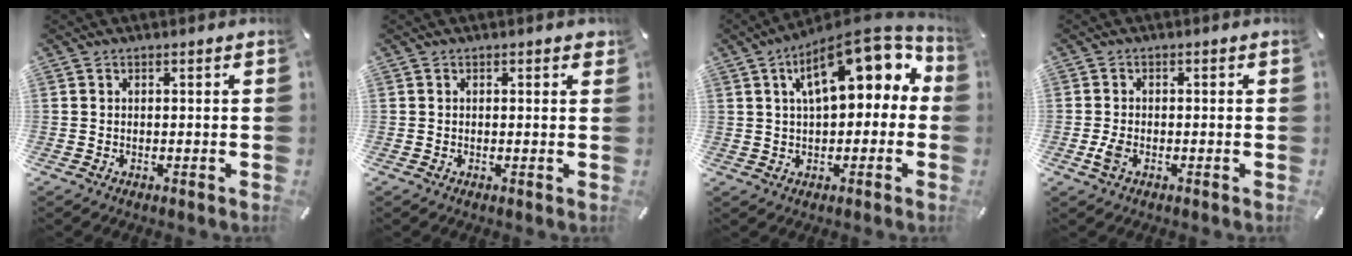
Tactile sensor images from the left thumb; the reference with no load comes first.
{"total": 0.7, "force": [0.2, 0.3, 0.5], "torque": [-0.002, 0.000, 0.001]}
{"total": 16.2, "force": [6.3, 7.9, 12.7], "torque": [-0.186, -0.026, 0.106]}
{"total": 3.1, "force": [-1.1, 1.7, 2.3], "torque": [-0.059, -0.003, -0.023]}